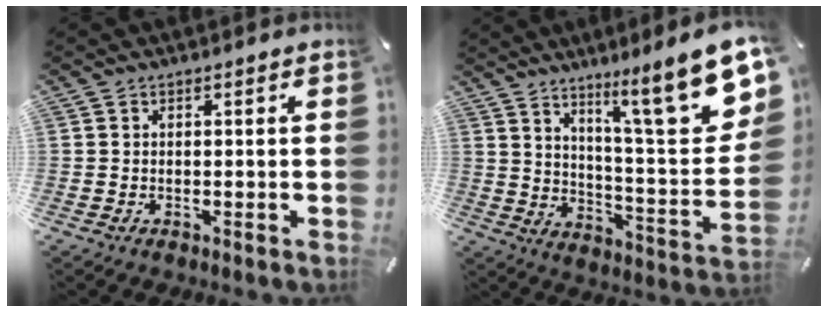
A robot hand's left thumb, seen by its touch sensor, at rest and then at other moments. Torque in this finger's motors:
{"motor_torque": [2.16, 1.71, 1.69, -1.08, 0.20]}